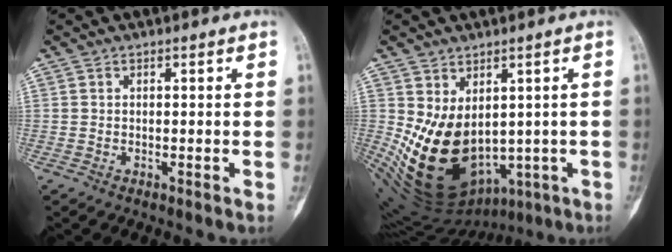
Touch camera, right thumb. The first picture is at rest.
{"total": 16.0, "force": [-0.5, 11.1, 11.5], "torque": [-0.175, -0.019, 0.034]}